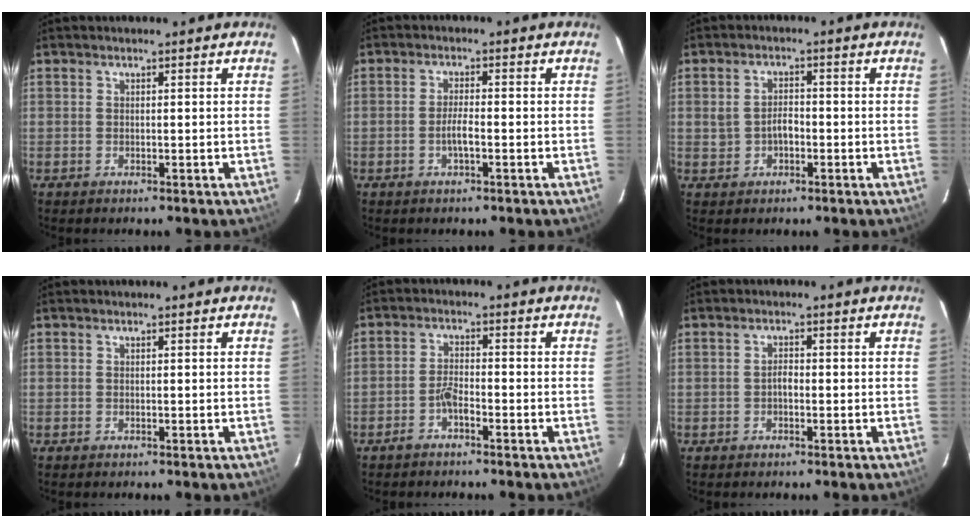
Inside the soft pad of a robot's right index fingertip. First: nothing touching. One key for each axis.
{"total": 2.6, "fx": -1.1, "fy": 0.4, "fz": 2.3, "tx": -0.048, "ty": 0.003, "tz": -0.022}
{"total": 3.4, "fx": -0.7, "fy": 2.3, "fz": 2.4, "tx": -0.048, "ty": 0.008, "tz": -0.007}
{"total": 0.0}
{"total": 2.9, "fx": -2.2, "fy": 0.7, "fz": 1.8, "tx": -0.050, "ty": 0.008, "tz": -0.043}
{"total": 1.2, "fx": -0.5, "fy": 0.7, "fz": 0.9, "tx": -0.015, "ty": 0.006, "tz": -0.009}